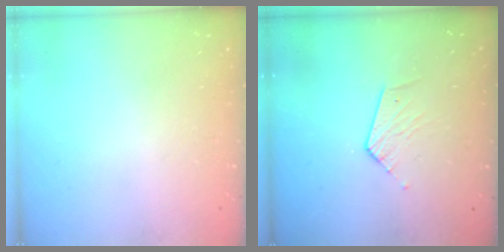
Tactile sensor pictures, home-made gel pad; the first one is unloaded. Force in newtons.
{"total": 4.6, "press": 4.6, "slide": 0.4}